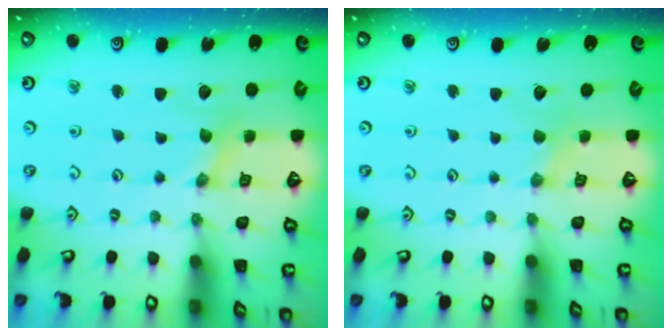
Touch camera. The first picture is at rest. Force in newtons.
{"total": 0.7, "press": 0.7, "slide": 0.1}